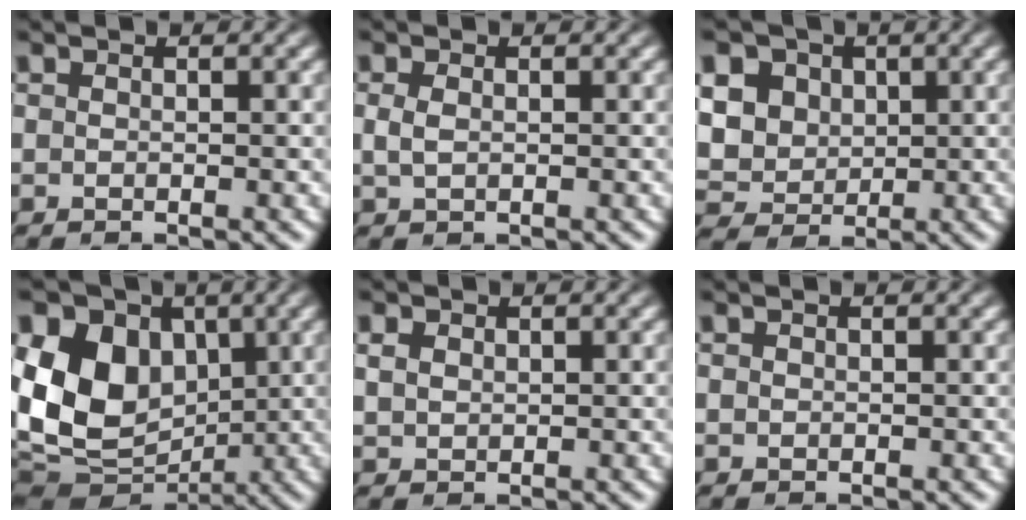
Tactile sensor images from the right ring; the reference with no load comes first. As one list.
[{"total": 1.3, "force": [0.1, 0.8, 1.0], "torque": [-0.027, -0.007, 0.009]}, {"total": 11.5, "force": [2.1, 10.1, 5.0], "torque": [-0.119, -0.018, 0.031]}, {"total": 16.0, "force": [0.6, 12.8, 9.6], "torque": [-0.195, -0.036, 0.018]}, {"total": 1.5, "force": [0.9, 1.0, 0.6], "torque": [-0.004, 0.002, 0.023]}, {"total": 0.0}]